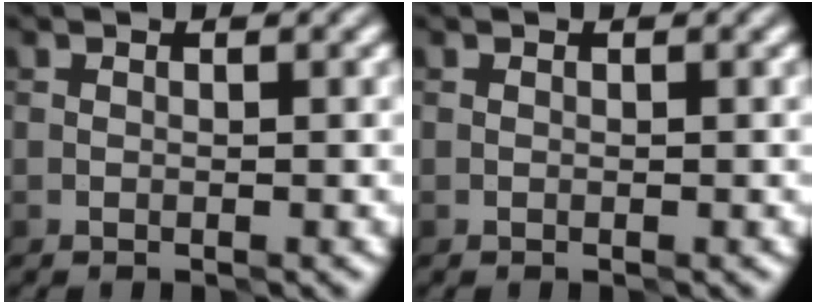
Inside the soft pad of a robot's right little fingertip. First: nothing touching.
{"total": 0.0}